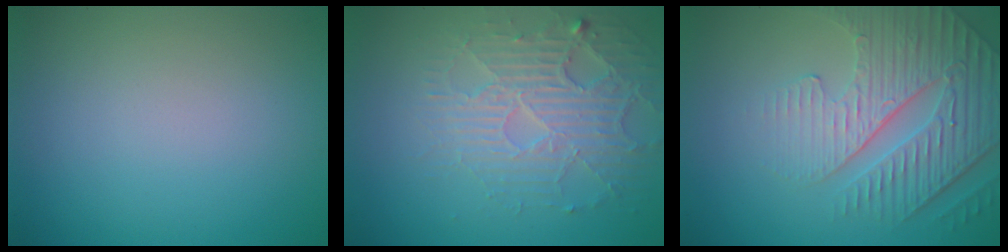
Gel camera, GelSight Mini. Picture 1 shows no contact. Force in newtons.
{"total": 4.3, "press": 3.8, "slide": 2.0}
{"total": 4.6, "press": 4.3, "slide": 1.6}